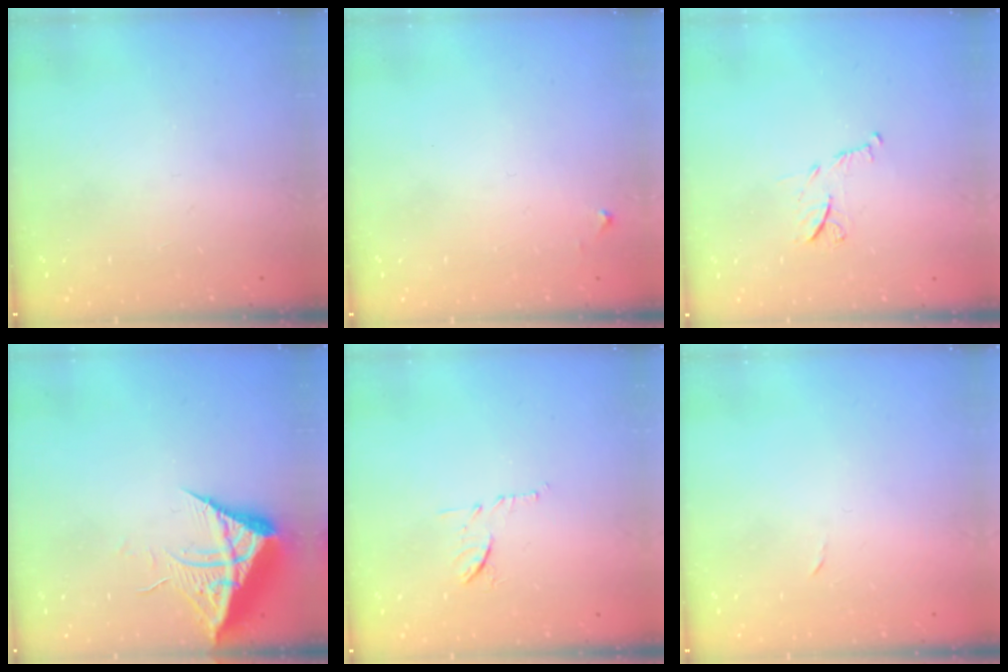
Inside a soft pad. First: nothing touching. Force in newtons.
{"total": 3.9, "press": 3.9, "slide": 0.6}
{"total": 7.5, "press": 7.4, "slide": 0.3}
{"total": 13.1, "press": 13.1, "slide": 0.9}
{"total": 7.8, "press": 7.8, "slide": 0.3}
{"total": 2.3, "press": 2.3, "slide": 0.4}